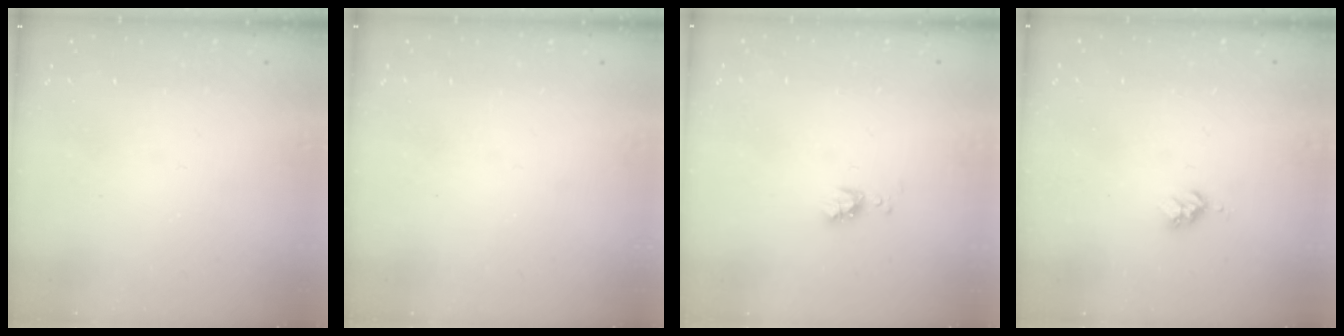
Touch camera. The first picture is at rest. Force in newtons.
{"total": 0.0}
{"total": 4.9, "press": 4.8, "slide": 0.8}
{"total": 3.6, "press": 3.5, "slide": 0.4}